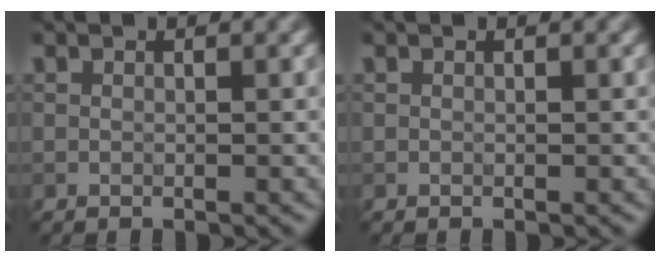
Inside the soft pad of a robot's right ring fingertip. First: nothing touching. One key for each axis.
{"total": 0.0}